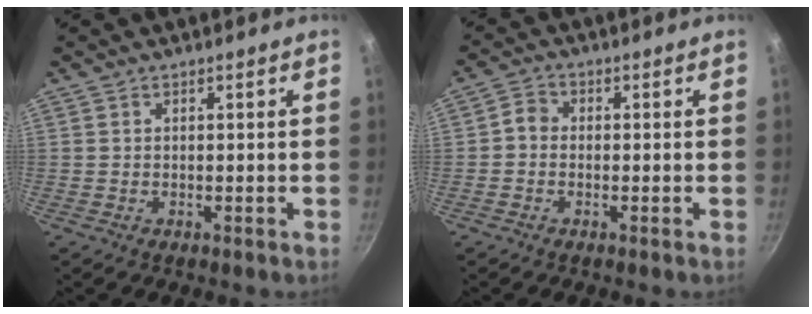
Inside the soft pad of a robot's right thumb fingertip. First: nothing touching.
{"total": 2.6, "force": [-0.6, 2.2, 1.3], "torque": [-0.022, 0.011, -0.022]}